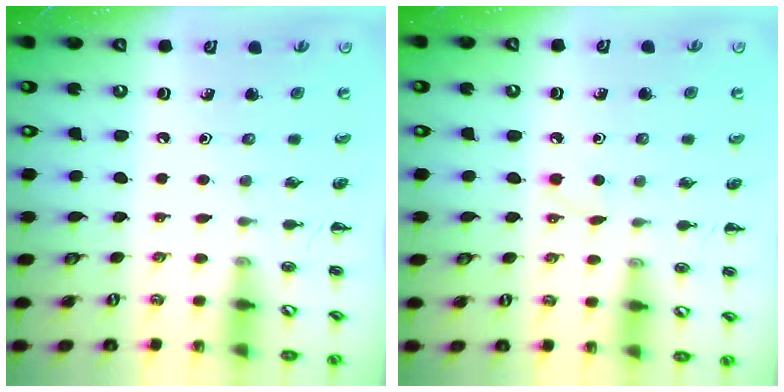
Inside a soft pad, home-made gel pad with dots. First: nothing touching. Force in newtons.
{"total": 2.2, "press": 2.0, "slide": 0.8}